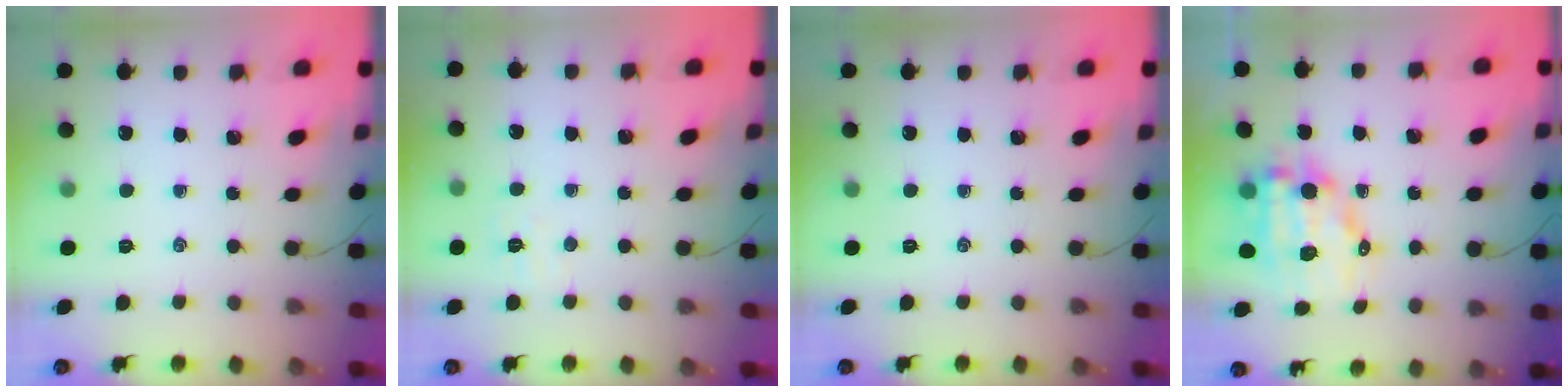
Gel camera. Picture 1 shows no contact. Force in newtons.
{"total": 4.4, "press": 4.3, "slide": 1.0}
{"total": 0.0}
{"total": 10.6, "press": 10.2, "slide": 2.8}